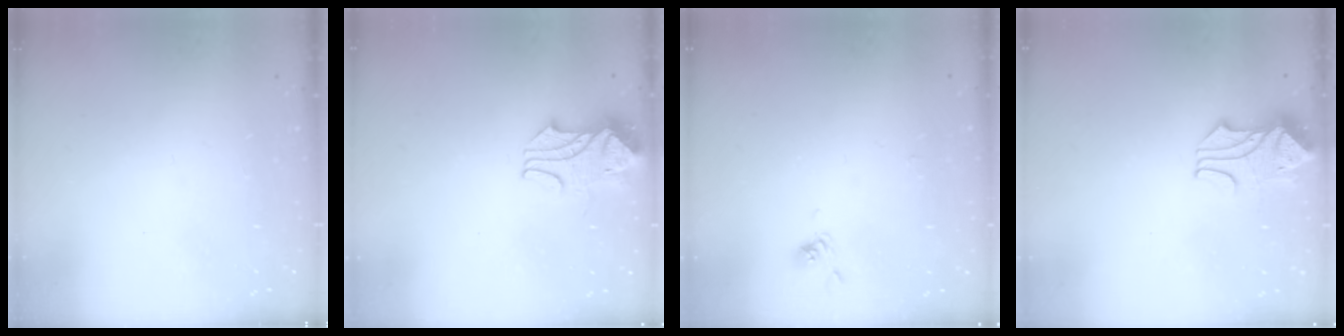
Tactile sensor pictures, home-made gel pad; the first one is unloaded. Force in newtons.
{"total": 2.4, "press": 2.3, "slide": 0.8}
{"total": 3.4, "press": 3.3, "slide": 0.4}
{"total": 1.9, "press": 1.5, "slide": 1.1}